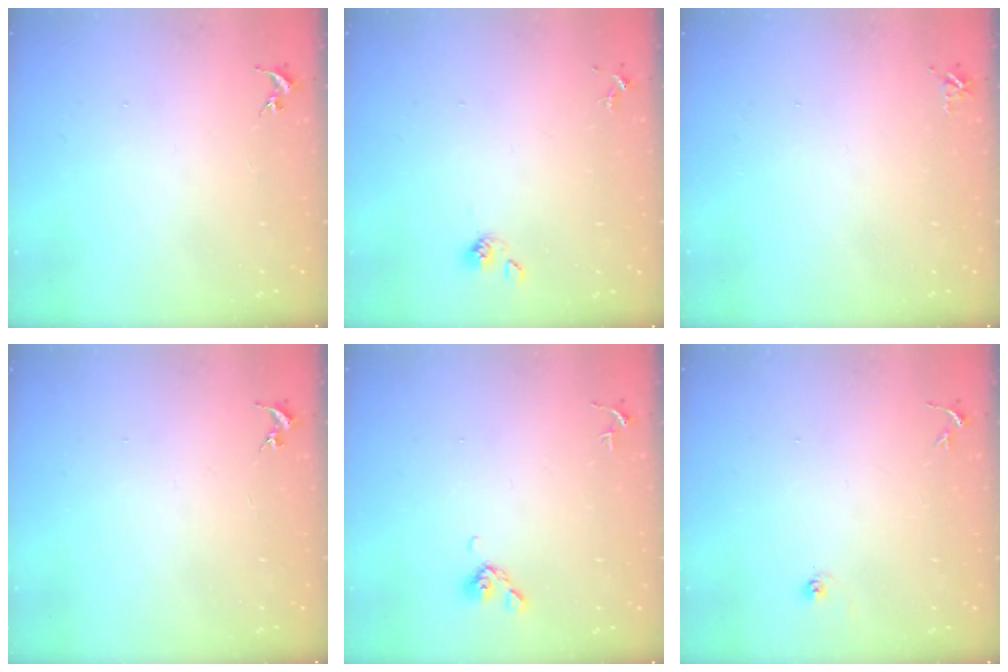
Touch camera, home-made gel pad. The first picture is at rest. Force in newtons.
{"total": 4.4, "press": 3.9, "slide": 2.0}
{"total": 4.1, "press": 4.1, "slide": 0.5}
{"total": 0.0}
{"total": 6.5, "press": 6.0, "slide": 2.5}
{"total": 3.4, "press": 3.4, "slide": 0.3}